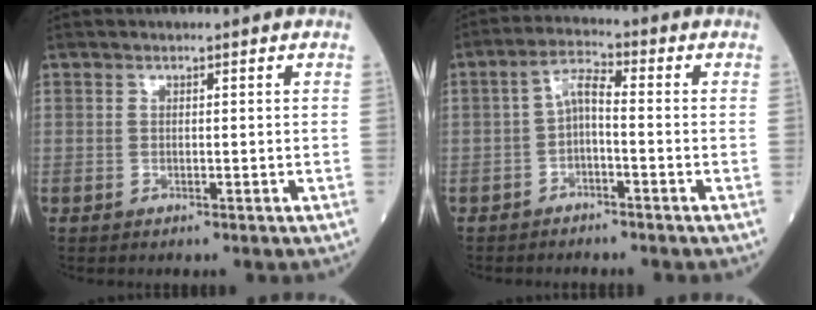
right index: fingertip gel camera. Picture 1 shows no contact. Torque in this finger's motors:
{"motor_torque": [0.17, -0.11, 0.27, 0.06]}